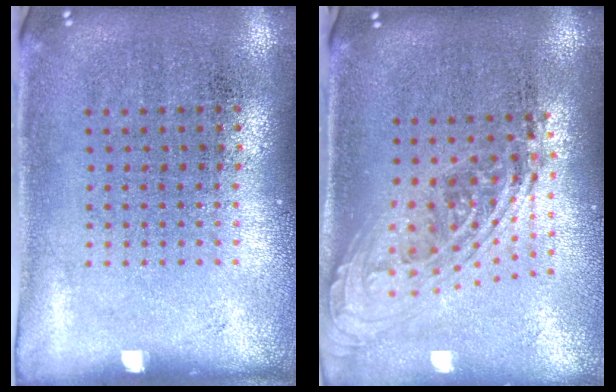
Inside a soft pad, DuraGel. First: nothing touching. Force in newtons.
{"total": 2.1, "press": 1.5, "slide": 1.5}